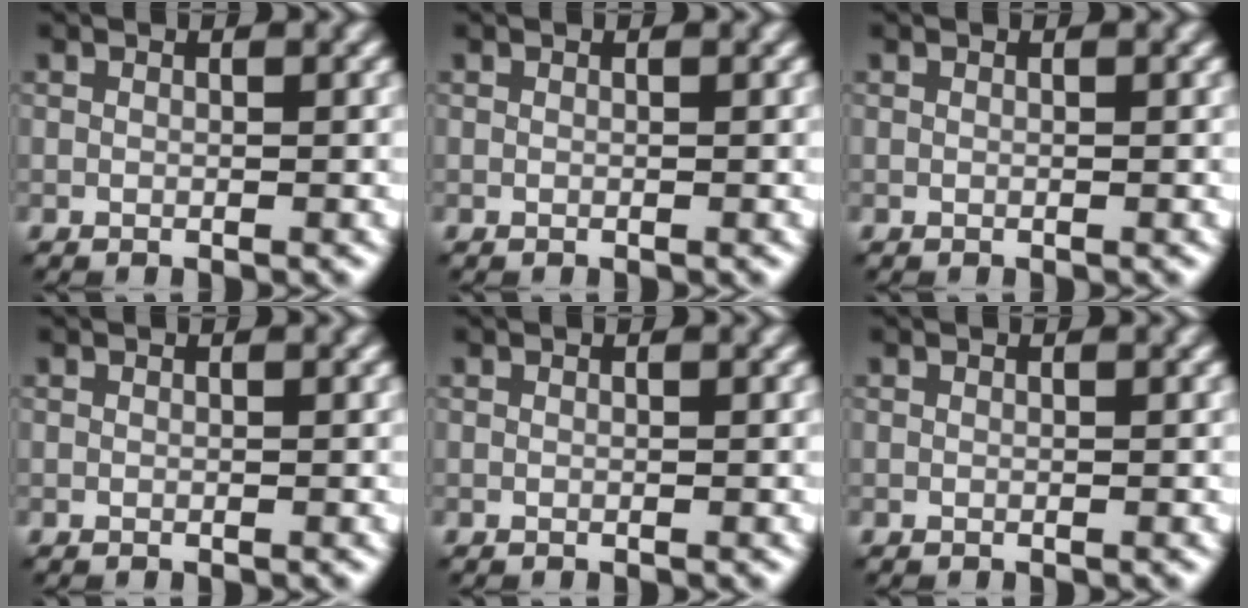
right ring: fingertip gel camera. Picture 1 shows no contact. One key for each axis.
{"total": 0.0}
{"total": 0.0}
{"total": 0.0}
{"total": 0.0}
{"total": 0.0}